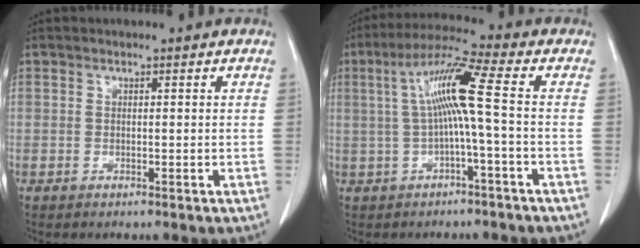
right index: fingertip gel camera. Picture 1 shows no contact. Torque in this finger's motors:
{"motor_torque": [1.05, -0.14, 0.58, 0.17]}